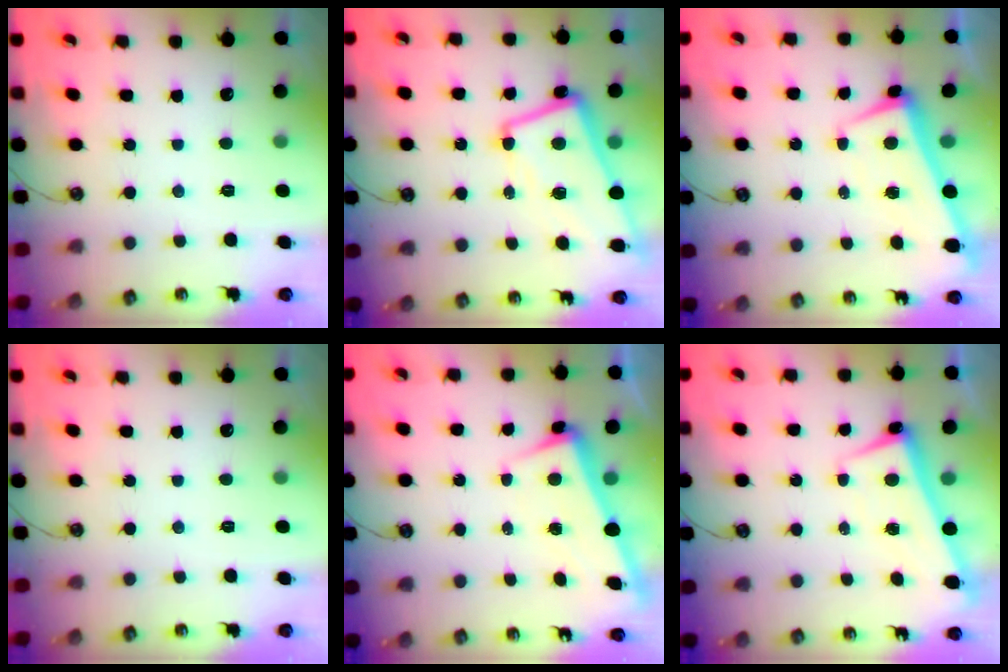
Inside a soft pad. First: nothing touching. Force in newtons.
{"total": 6.9, "press": 6.7, "slide": 1.4}
{"total": 2.0, "press": 1.9, "slide": 0.7}
{"total": 0.0}
{"total": 3.1, "press": 3.0, "slide": 0.9}
{"total": 2.4, "press": 2.3, "slide": 0.7}